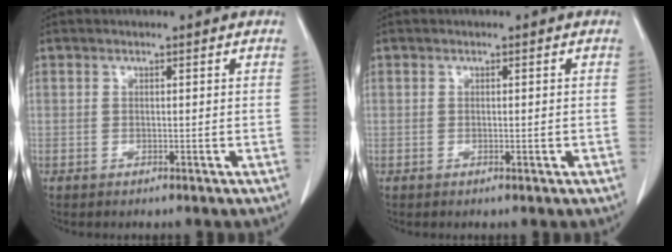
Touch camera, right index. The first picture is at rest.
{"total": 0.5, "force": [-0.1, 0.2, 0.5], "torque": [-0.009, 0.001, 0.003]}